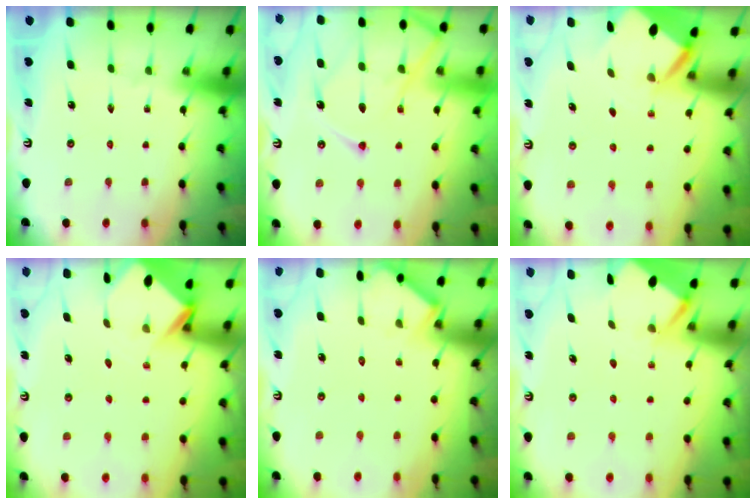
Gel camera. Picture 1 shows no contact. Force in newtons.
{"total": 14.1, "press": 14.0, "slide": 1.4}
{"total": 3.0, "press": 3.0, "slide": 0.2}
{"total": 3.6, "press": 3.6, "slide": 0.3}
{"total": 5.0, "press": 5.0, "slide": 0.5}
{"total": 2.6, "press": 2.6, "slide": 0.3}